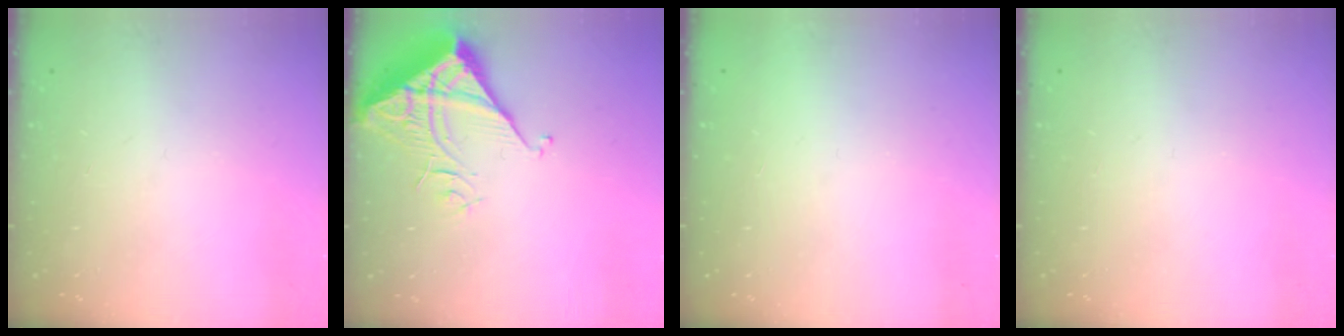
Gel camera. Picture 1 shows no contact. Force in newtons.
{"total": 7.5, "press": 7.4, "slide": 1.0}
{"total": 1.5, "press": 1.5, "slide": 0.1}
{"total": 0.0}